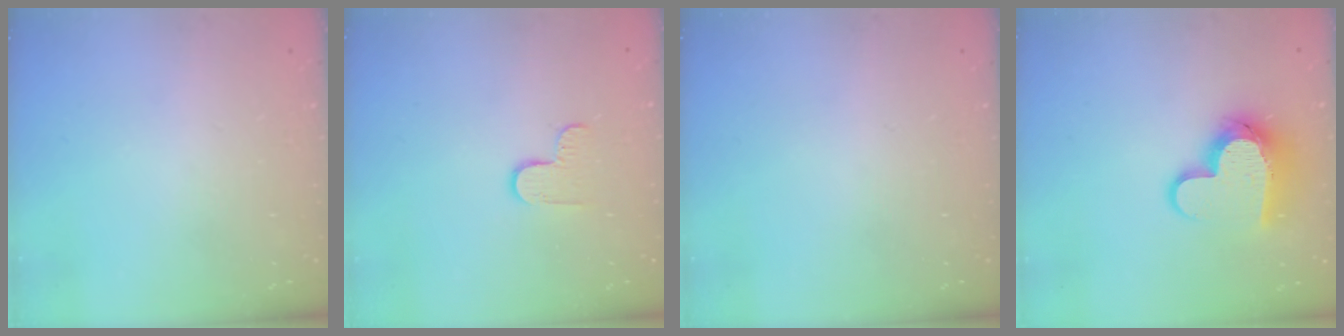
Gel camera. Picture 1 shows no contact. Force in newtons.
{"total": 5.1, "press": 5.0, "slide": 0.5}
{"total": 0.0}
{"total": 13.2, "press": 13.2, "slide": 0.9}